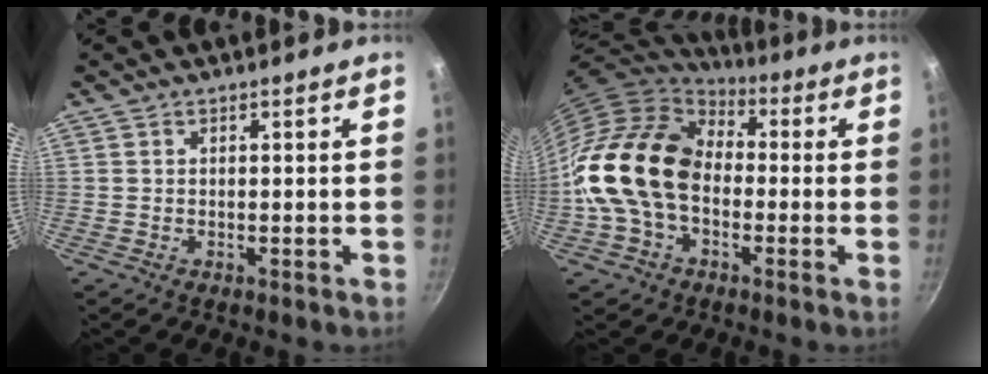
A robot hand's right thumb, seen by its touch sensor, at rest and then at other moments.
{"total": 18.8, "force": [-1.8, 13.4, 13.1], "torque": [-0.219, 0.044, -0.047]}